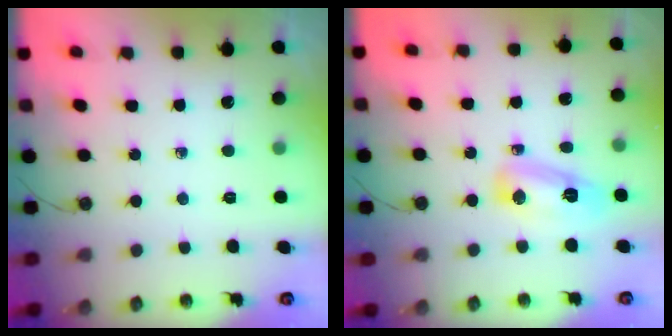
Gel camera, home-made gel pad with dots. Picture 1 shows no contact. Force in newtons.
{"total": 14.6, "press": 9.6, "slide": 11.0}